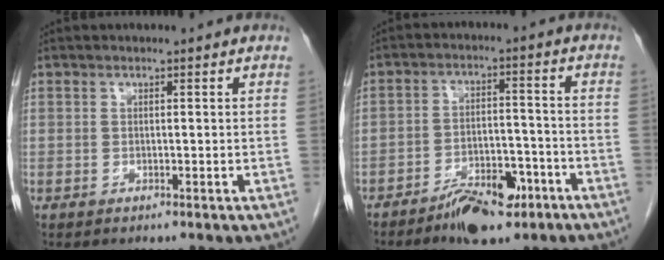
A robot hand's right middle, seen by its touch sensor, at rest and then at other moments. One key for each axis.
{"total": 8.5, "fx": -5.9, "fy": 3.4, "fz": 5.1, "tx": -0.082, "ty": 0.007, "tz": -0.093}